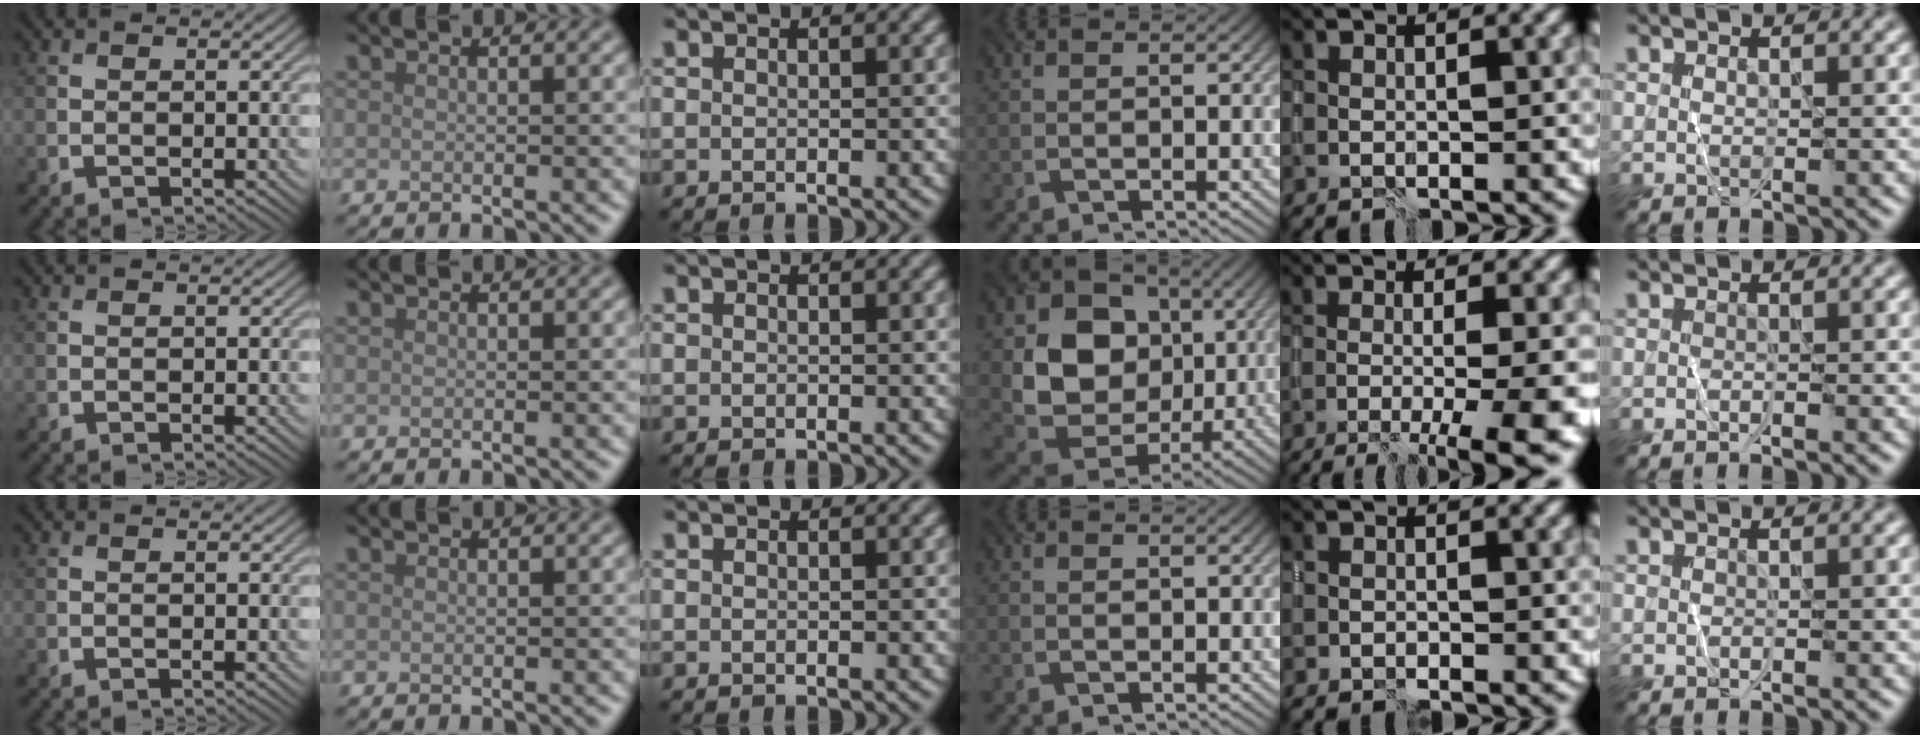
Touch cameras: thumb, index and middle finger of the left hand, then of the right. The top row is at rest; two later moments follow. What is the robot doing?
{"motion": "wrap", "object": "plastic wrap"}